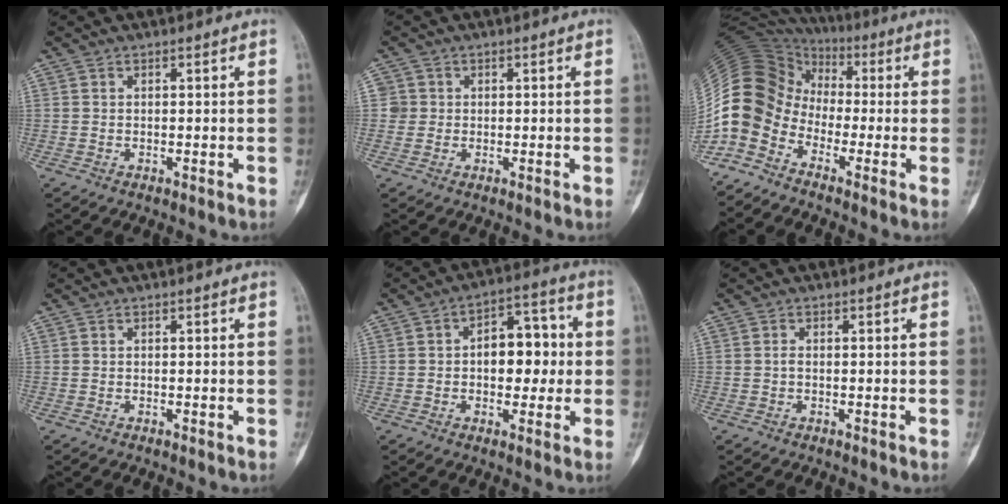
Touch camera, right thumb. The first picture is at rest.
{"total": 1.9, "force": [0.2, 1.9, -0.1], "torque": [0.019, 0.006, -0.002]}
{"total": 13.3, "force": [-5.5, 10.0, 6.9], "torque": [-0.133, 0.062, -0.123]}
{"total": 0.0}
{"total": 10.5, "force": [0.3, 6.5, 8.3], "torque": [-0.078, 0.025, -0.001]}
{"total": 0.6, "force": [-0.1, 0.3, 0.5], "torque": [-0.009, 0.001, -0.004]}